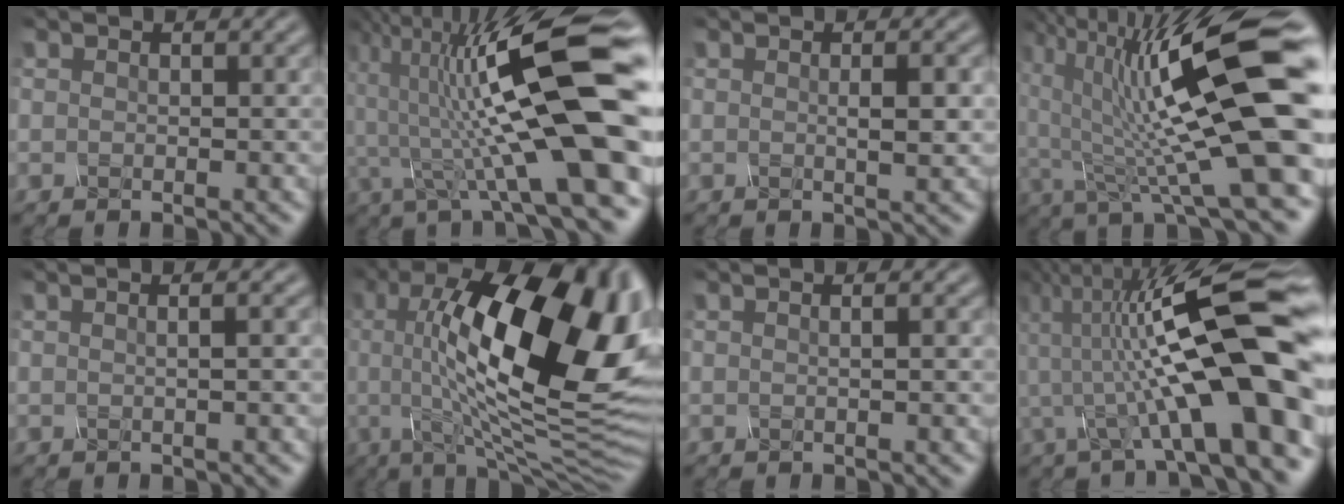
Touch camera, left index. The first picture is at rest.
{"total": 14.4, "force": [-0.1, 3.2, 14.0], "torque": [-0.230, 0.028, -0.008]}
{"total": 2.1, "force": [0.1, 0.3, 2.0], "torque": [-0.031, 0.001, 0.001]}
{"total": 15.3, "force": [1.7, 3.3, 14.8], "torque": [-0.234, 0.004, 0.028]}
{"total": 2.9, "force": [0.7, 1.5, 2.3], "torque": [-0.010, 0.014, -0.023]}
{"total": 19.3, "force": [3.3, 7.3, 17.6], "torque": [-0.242, 0.016, 0.049]}
{"total": 1.5, "force": [0.4, 0.7, 1.3], "torque": [-0.007, -0.002, -0.012]}
{"total": 15.2, "force": [-1.4, 3.8, 14.7], "torque": [-0.225, 0.030, -0.031]}